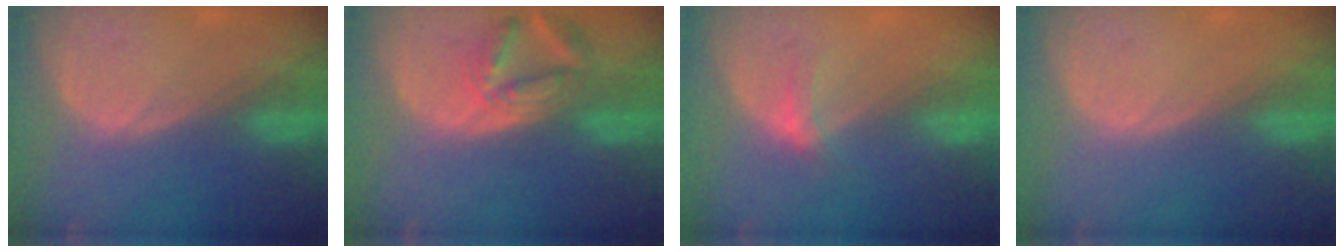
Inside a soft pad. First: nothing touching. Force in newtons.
{"total": 6.7, "press": 6.4, "slide": 2.1}
{"total": 2.9, "press": 2.5, "slide": 1.5}
{"total": 0.0}